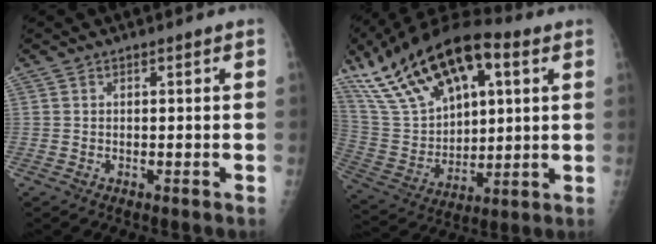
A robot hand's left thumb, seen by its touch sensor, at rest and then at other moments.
{"total": 26.0, "force": [12.2, 13.2, 18.7], "torque": [-0.333, -0.004, 0.225]}